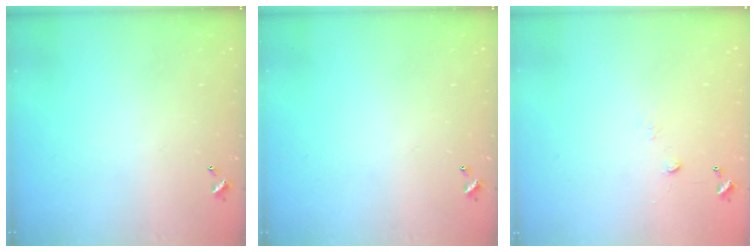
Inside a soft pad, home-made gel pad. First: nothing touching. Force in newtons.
{"total": 0.0}
{"total": 4.9, "press": 4.9, "slide": 0.7}